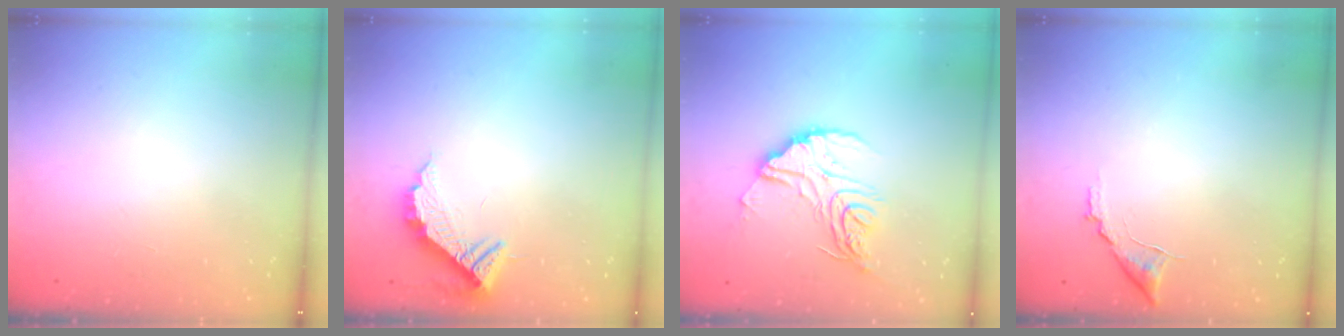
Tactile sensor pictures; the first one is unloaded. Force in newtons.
{"total": 11.2, "press": 11.2, "slide": 0.7}
{"total": 16.0, "press": 15.9, "slide": 1.5}
{"total": 7.2, "press": 7.2, "slide": 0.3}